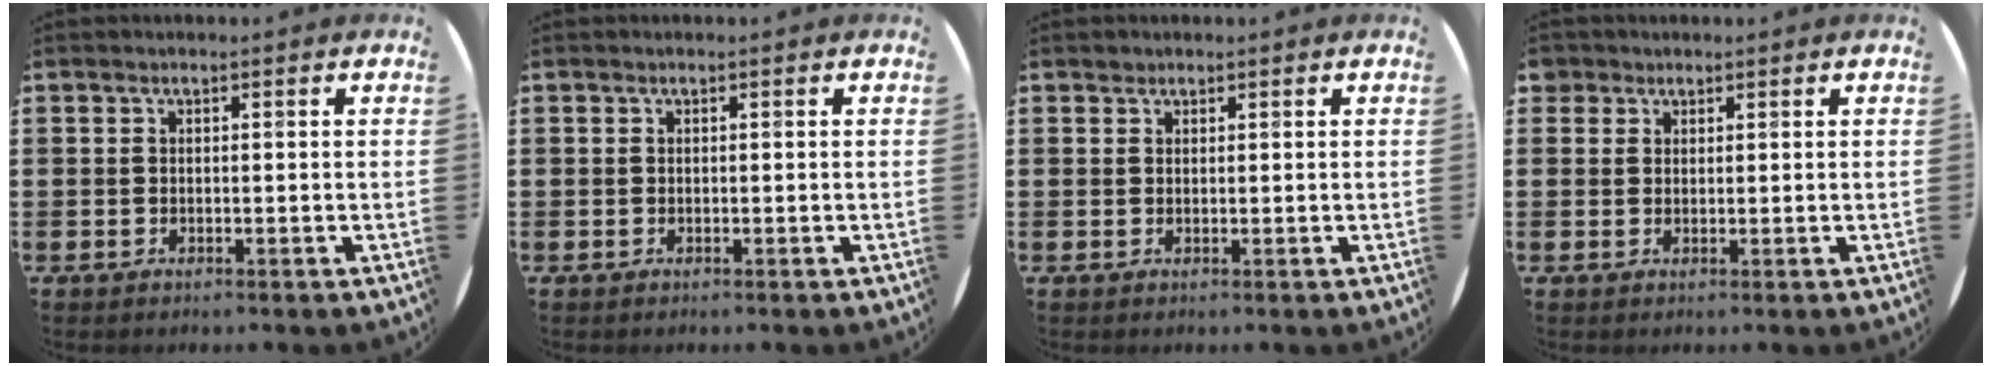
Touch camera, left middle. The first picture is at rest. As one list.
[{"total": 0.0}, {"total": 0.6, "force": [0.5, 0.3, -0.1], "torque": [0.001, 0.003, 0.010]}, {"total": 1.6, "force": [1.3, 0.9, 0.1], "torque": [0.004, 0.002, 0.024]}]